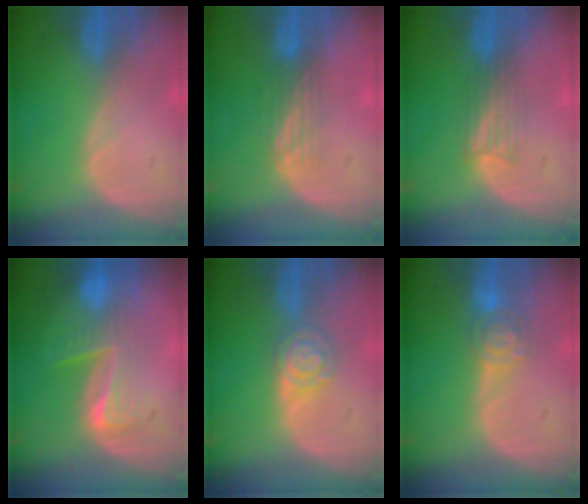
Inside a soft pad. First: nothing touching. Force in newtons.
{"total": 3.4, "press": 2.8, "slide": 1.9}
{"total": 3.1, "press": 2.8, "slide": 1.3}
{"total": 6.8, "press": 6.6, "slide": 1.5}
{"total": 4.3, "press": 4.3, "slide": 0.0}
{"total": 4.7, "press": 4.2, "slide": 2.2}